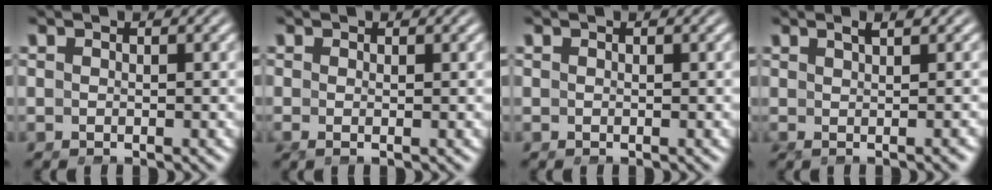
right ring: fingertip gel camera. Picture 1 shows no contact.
{"total": 0.9, "force": [-0.4, -0.6, 0.6], "torque": [-0.007, 0.005, -0.005]}
{"total": 0.0}
{"total": 2.2, "force": [-0.3, -0.8, 2.0], "torque": [-0.021, 0.012, 0.003]}